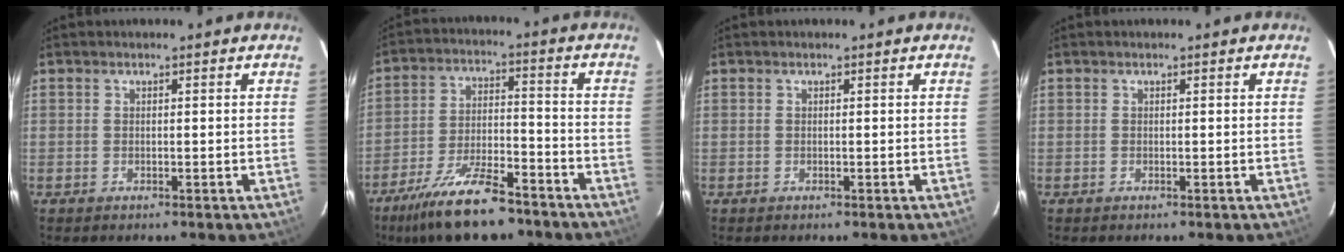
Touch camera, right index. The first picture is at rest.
{"total": 16.2, "force": [-12.4, 4.9, 9.2], "torque": [-0.188, -0.015, -0.207]}
{"total": 0.0}
{"total": 0.0}